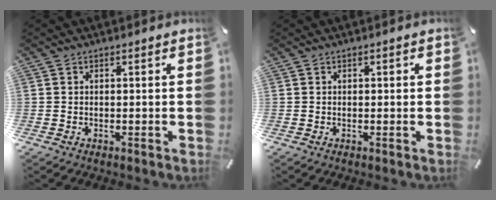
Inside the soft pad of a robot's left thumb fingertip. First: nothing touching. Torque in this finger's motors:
{"motor_torque": [-0.11, -0.33, 0.01, 0.12, -0.01]}